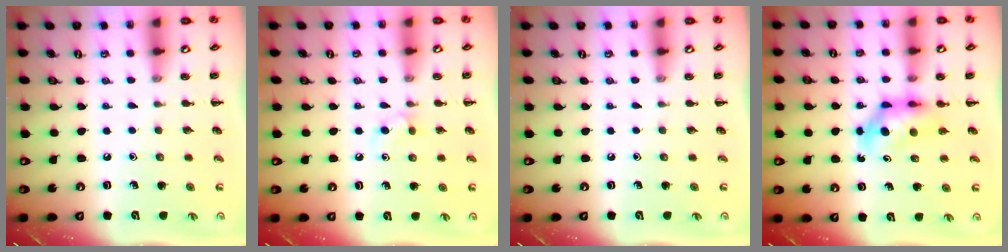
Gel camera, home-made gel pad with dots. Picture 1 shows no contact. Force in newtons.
{"total": 4.3, "press": 4.0, "slide": 1.5}
{"total": 0.0}
{"total": 6.4, "press": 6.3, "slide": 1.1}